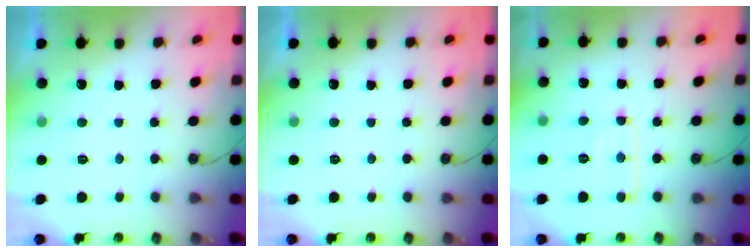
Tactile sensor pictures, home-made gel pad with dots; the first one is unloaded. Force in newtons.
{"total": 0.0}
{"total": 9.1, "press": 9.0, "slide": 1.0}